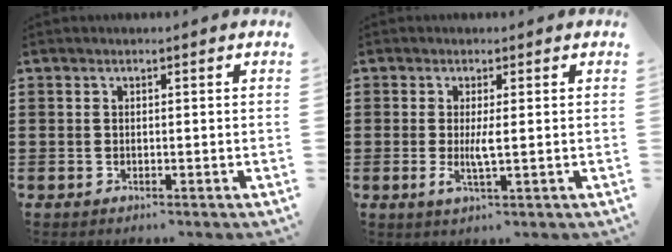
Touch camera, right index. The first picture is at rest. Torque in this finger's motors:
{"motor_torque": [1.09, -0.07, 0.38, 0.14]}